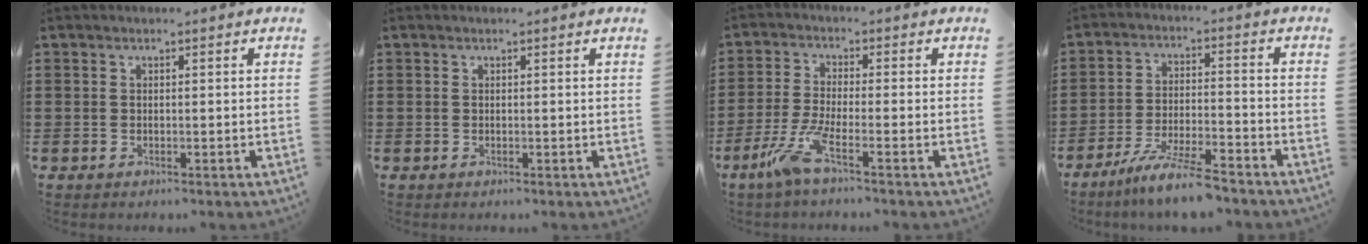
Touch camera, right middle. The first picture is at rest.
{"total": 0.0}
{"total": 6.1, "force": [-3.4, 0.6, 5.0], "torque": [-0.123, -0.018, -0.068]}
{"total": 7.9, "force": [-6.7, 0.0, 4.1], "torque": [-0.087, -0.010, -0.128]}